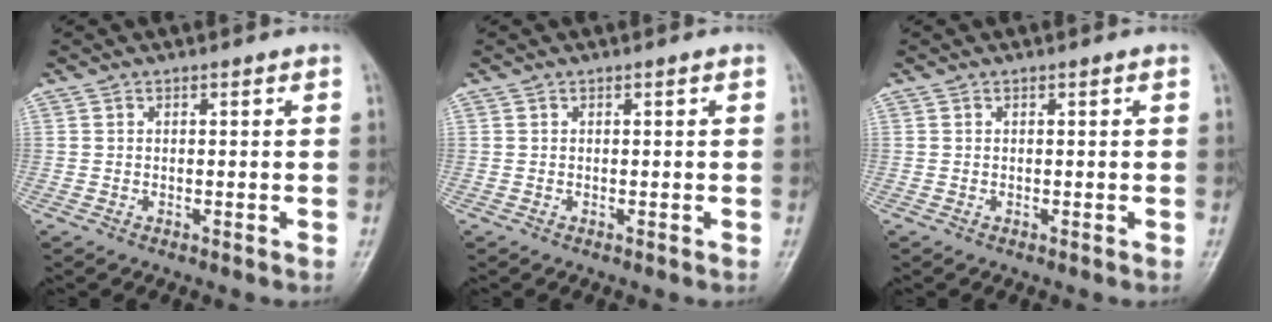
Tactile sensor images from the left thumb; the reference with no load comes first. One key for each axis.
{"total": 0.0}
{"total": 0.0}